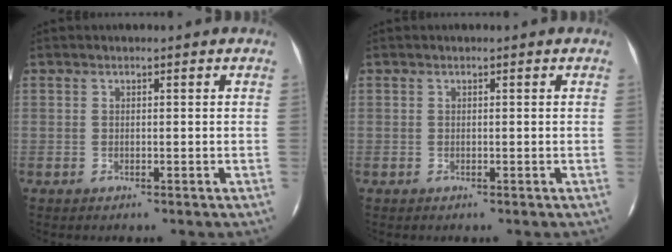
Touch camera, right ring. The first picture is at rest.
{"total": 0.0}